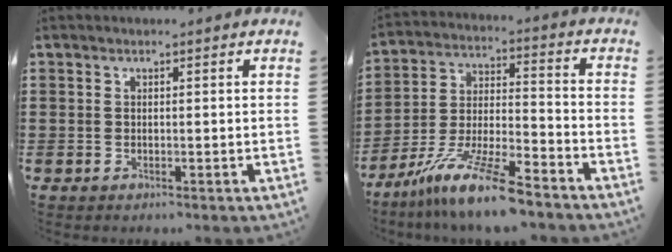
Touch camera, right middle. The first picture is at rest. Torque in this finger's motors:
{"motor_torque": [1.53, -0.61, 0.78, 0.13]}